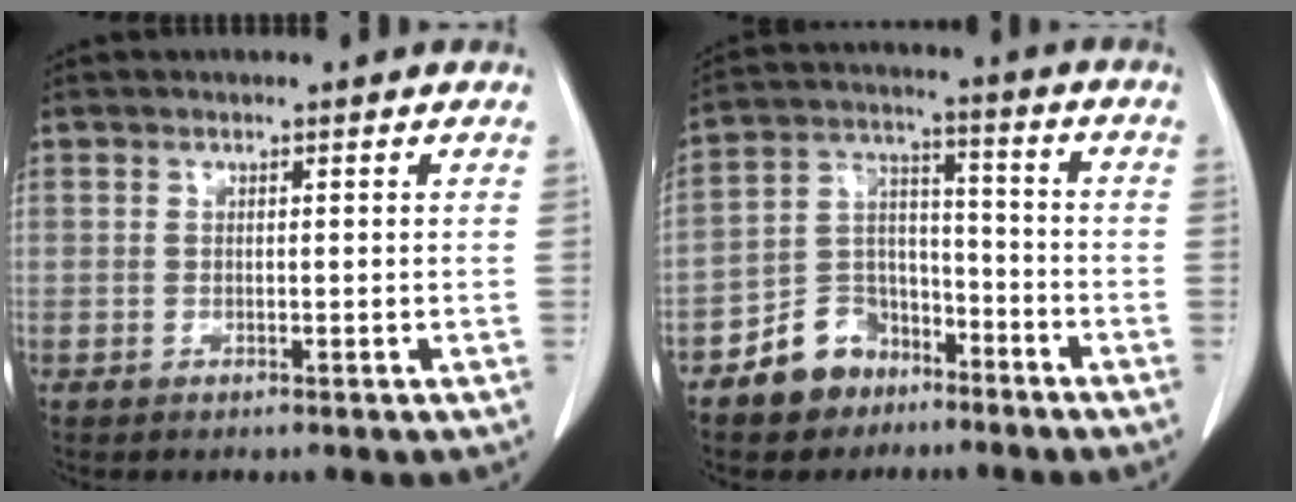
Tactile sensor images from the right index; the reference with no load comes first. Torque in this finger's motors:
{"motor_torque": [-0.07, 0.09, -0.44, -0.10]}